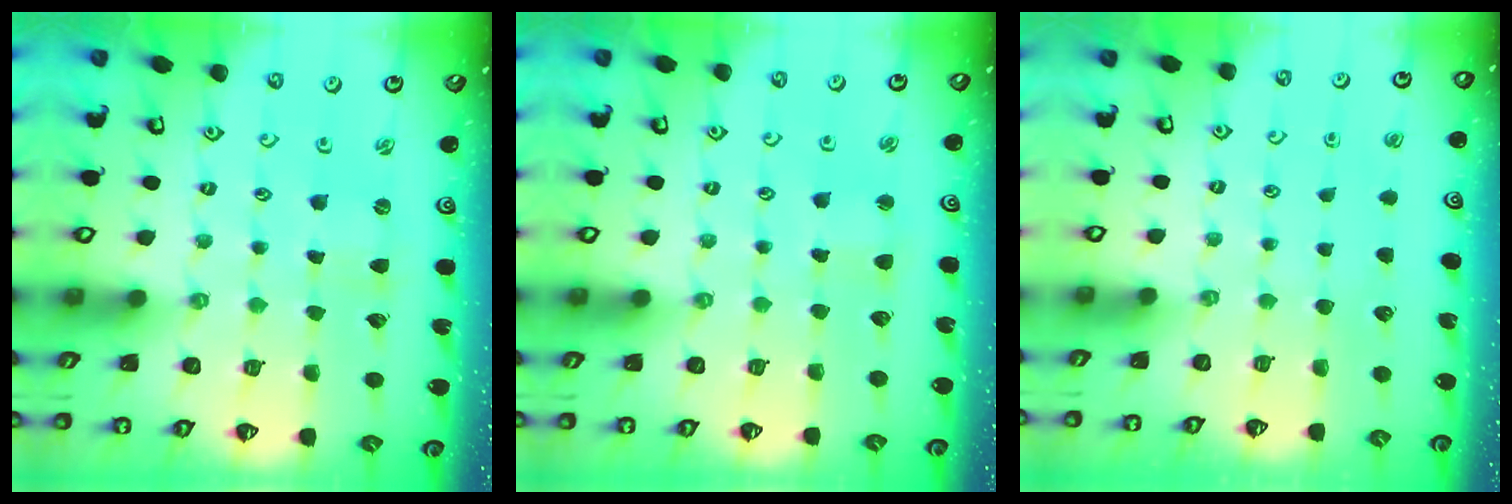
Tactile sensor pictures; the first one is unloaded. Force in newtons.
{"total": 2.1, "press": 2.1, "slide": 0.5}
{"total": 0.0}